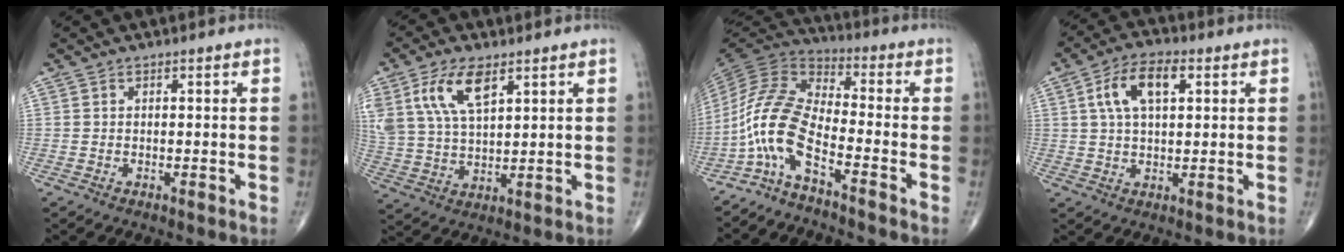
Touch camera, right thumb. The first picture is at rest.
{"total": 11.8, "force": [5.8, 5.5, 8.7], "torque": [-0.172, -0.012, 0.119]}
{"total": 10.5, "force": [-5.7, 2.9, 8.4], "torque": [-0.191, 0.065, -0.127]}
{"total": 9.3, "force": [2.9, 4.6, 7.6], "torque": [-0.140, 0.012, 0.047]}